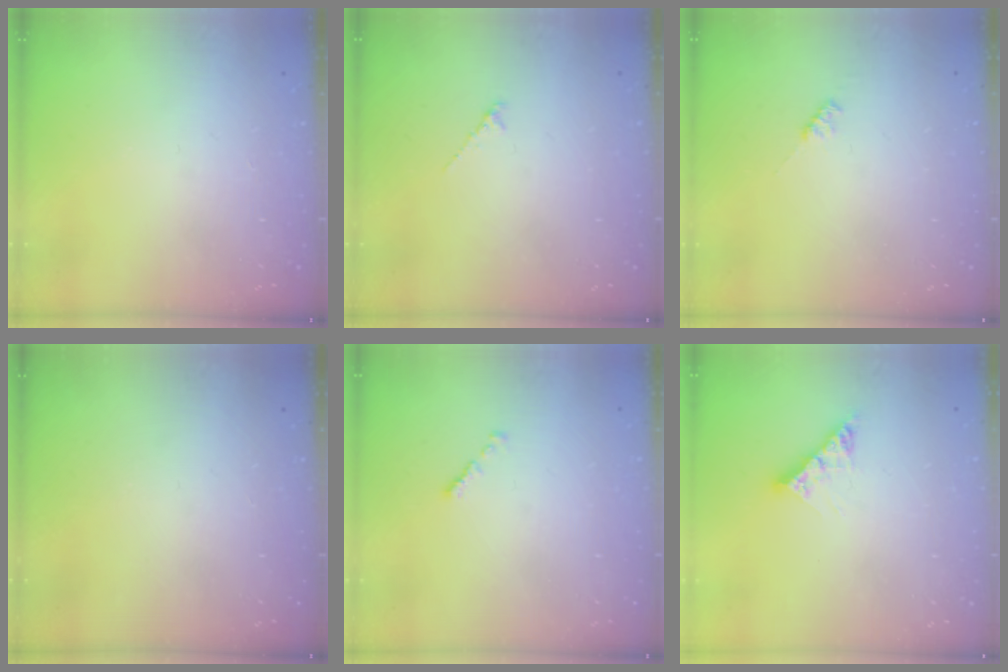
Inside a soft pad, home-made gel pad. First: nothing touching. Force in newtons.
{"total": 1.2, "press": 1.1, "slide": 0.4}
{"total": 2.2, "press": 2.2, "slide": 0.4}
{"total": 0.0}
{"total": 0.7, "press": 0.6, "slide": 0.4}
{"total": 7.6, "press": 7.6, "slide": 0.7}